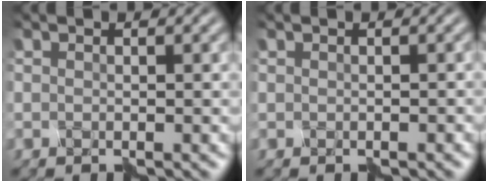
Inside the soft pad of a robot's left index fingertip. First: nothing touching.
{"total": 0.0}